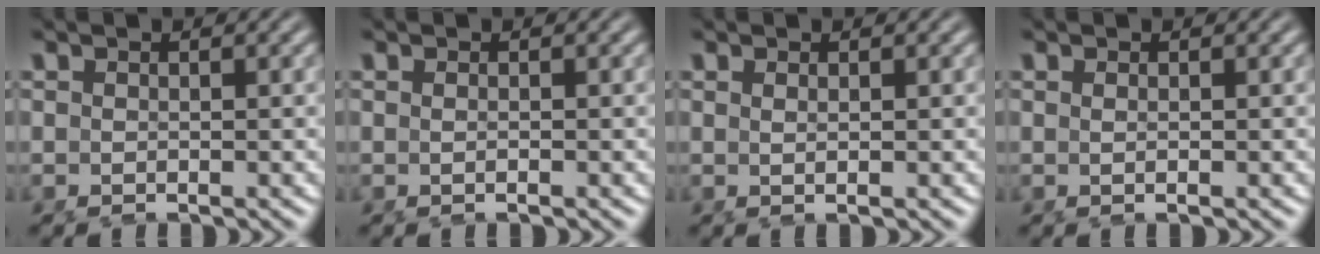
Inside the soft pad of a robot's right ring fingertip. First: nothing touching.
{"total": 0.9, "force": [-0.4, -0.7, 0.4], "torque": [-0.008, -0.005, -0.004]}
{"total": 1.2, "force": [0.1, -1.0, 0.5], "torque": [-0.006, -0.009, 0.009]}
{"total": 1.1, "force": [-0.2, -1.0, 0.4], "torque": [-0.007, -0.008, 0.002]}